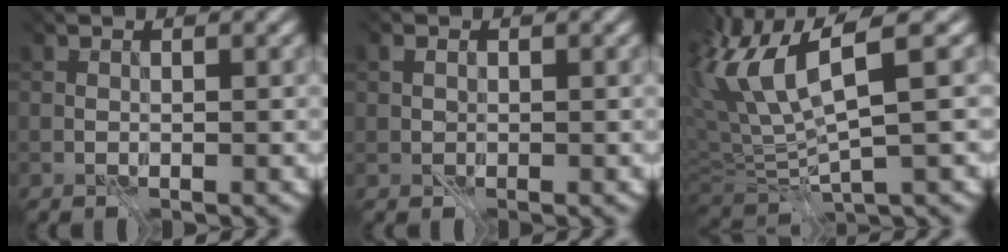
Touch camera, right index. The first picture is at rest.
{"total": 0.8, "force": [-0.8, 0.1, -0.3], "torque": [-0.008, -0.008, 0.001]}
{"total": 6.4, "force": [0.7, 0.6, 6.3], "torque": [-0.145, -0.003, 0.035]}